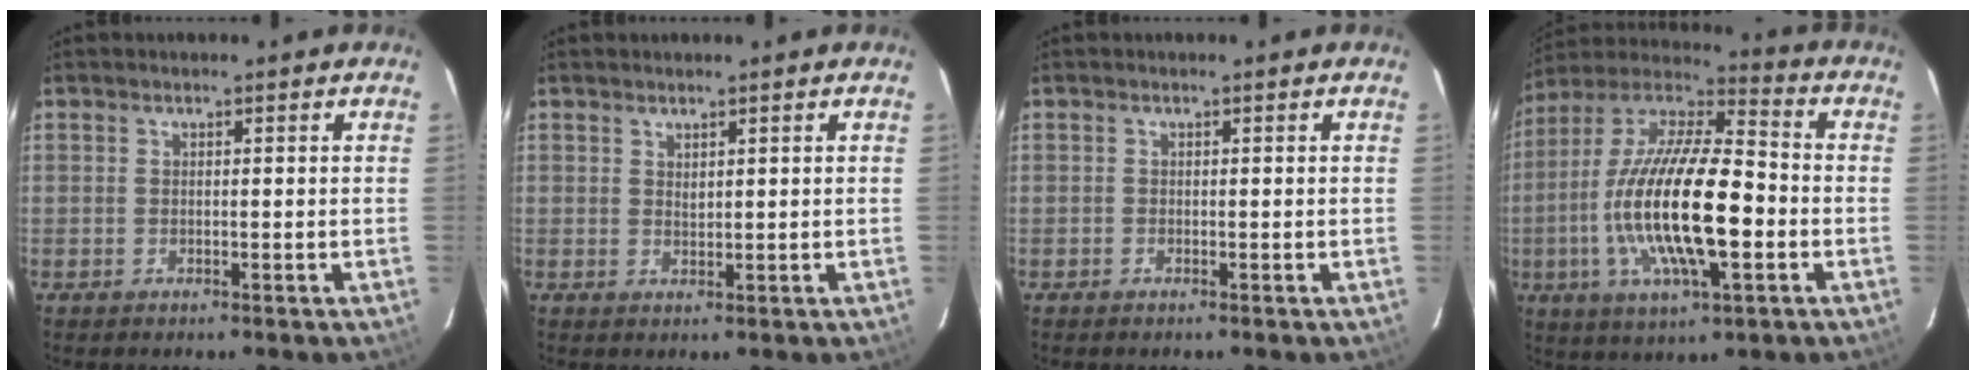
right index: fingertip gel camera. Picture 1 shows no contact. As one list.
[{"total": 1.1, "force": [0.9, 0.5, 0.5], "torque": [-0.006, 0.001, 0.017]}, {"total": 0.0}, {"total": 21.9, "force": [-4.1, 6.7, 20.5], "torque": [-0.396, -0.010, -0.083]}]